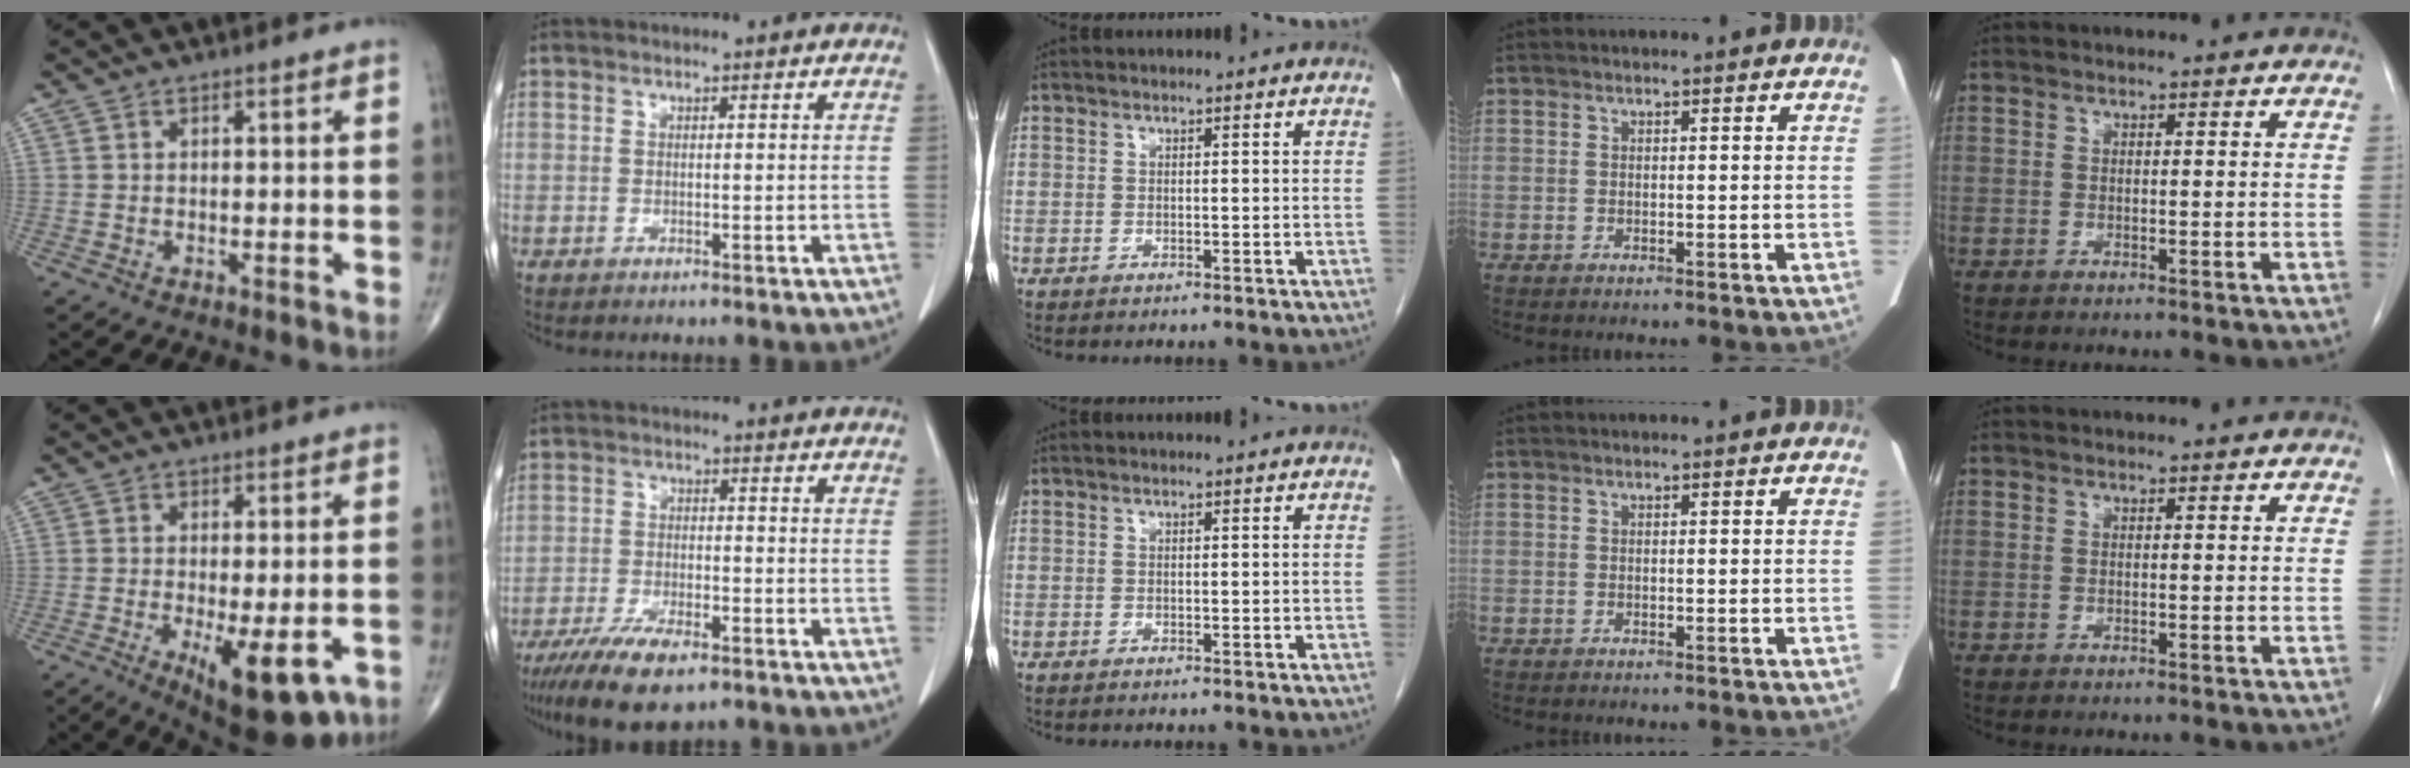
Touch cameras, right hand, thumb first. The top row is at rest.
{"thumb": {"total": 12.1, "force": [-4.4, 4.5, 10.3], "torque": [-0.139, -0.015, -0.054]}, "index": {"total": 10.2, "force": [-7.0, 3.1, 6.8], "torque": [-0.118, -0.015, -0.117]}}